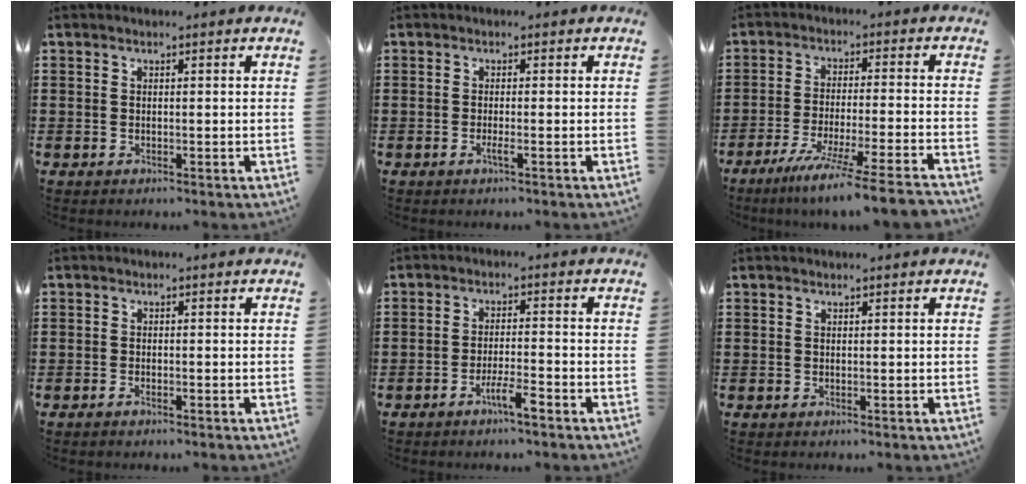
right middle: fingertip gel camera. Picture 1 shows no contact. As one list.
[{"total": 1.1, "force": [-0.6, 0.0, 1.0], "torque": [-0.017, -0.001, -0.011]}, {"total": 7.8, "force": [-6.6, -0.9, 4.1], "torque": [-0.072, -0.015, -0.127]}, {"total": 0.8, "force": [-0.6, 0.2, 0.5], "torque": [-0.012, -0.004, -0.010]}, {"total": 4.0, "force": [-2.8, 0.4, 2.8], "torque": [-0.059, 0.000, -0.055]}, {"total": 0.0}]